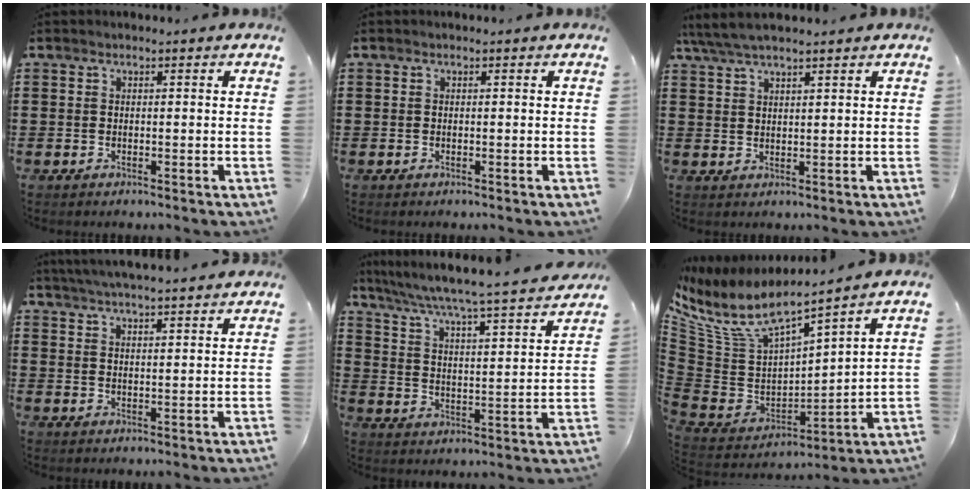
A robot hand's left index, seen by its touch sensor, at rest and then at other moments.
{"total": 0.0}
{"total": 3.8, "force": [3.2, 0.4, 2.0], "torque": [-0.046, -0.001, 0.059]}
{"total": 4.0, "force": [3.8, -0.5, 0.9], "torque": [-0.030, -0.017, 0.067]}
{"total": 4.5, "force": [4.1, -0.5, 2.0], "torque": [-0.060, -0.046, 0.055]}
{"total": 7.0, "force": [5.3, 2.0, 4.0], "torque": [-0.111, -0.046, 0.088]}